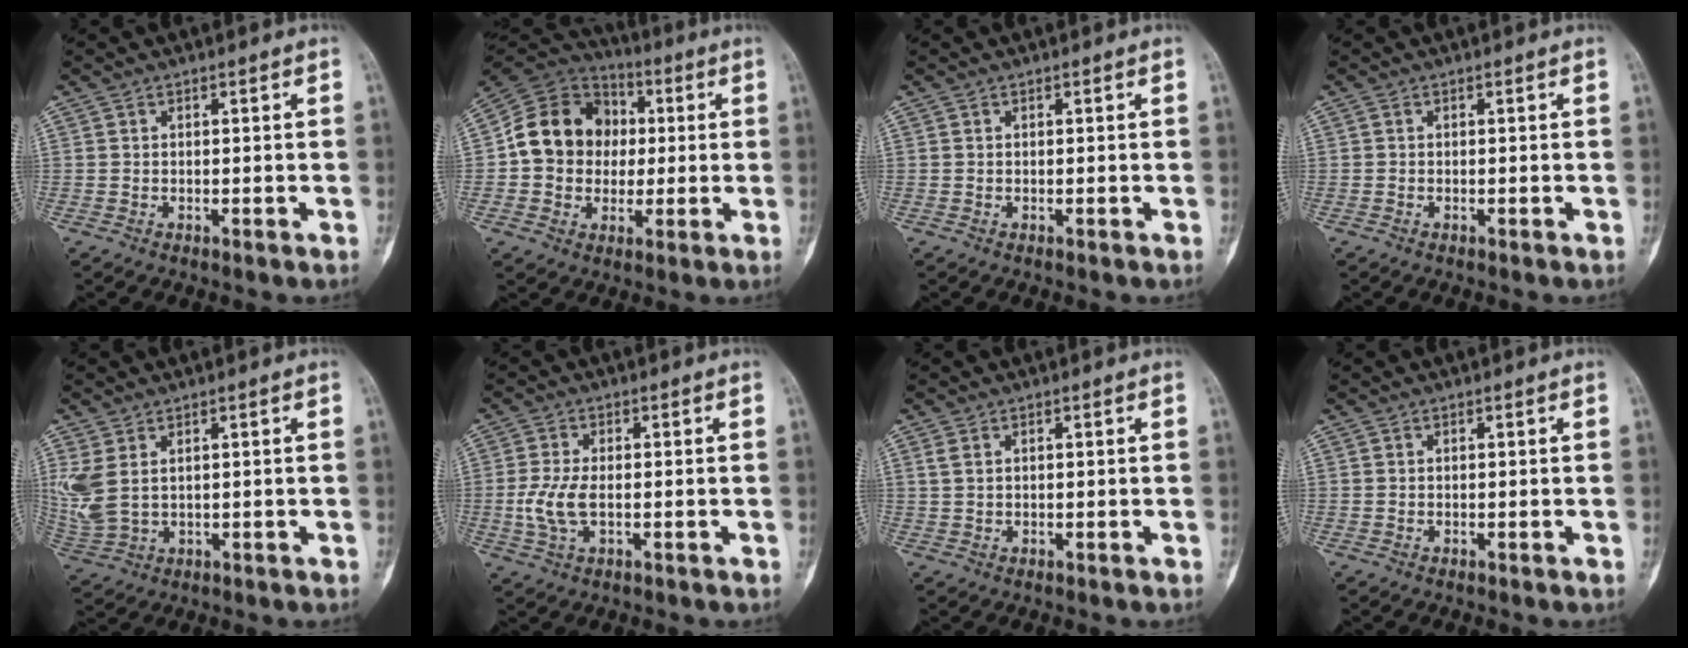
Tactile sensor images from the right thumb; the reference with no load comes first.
{"total": 15.3, "force": [0.7, 13.3, 7.6], "torque": [-0.099, 0.026, 0.007]}
{"total": 0.0}
{"total": 0.0}
{"total": 7.2, "force": [2.0, 4.4, 5.3], "torque": [-0.134, -0.002, 0.055]}
{"total": 5.7, "force": [-0.7, 2.8, 5.0], "torque": [-0.119, -0.001, -0.014]}
{"total": 1.4, "force": [0.6, 0.8, 1.0], "torque": [-0.025, 0.006, 0.018]}
{"total": 0.0}